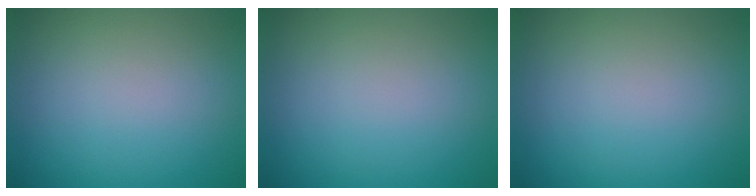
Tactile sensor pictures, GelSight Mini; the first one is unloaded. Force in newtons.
{"total": 0.0}
{"total": 0.0}